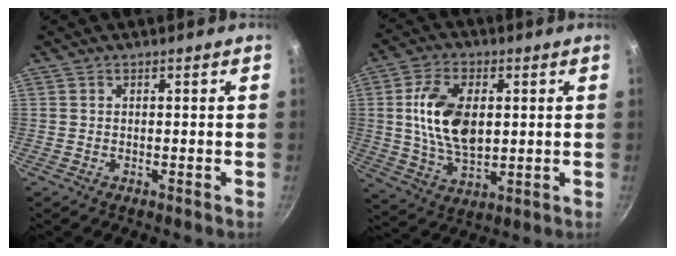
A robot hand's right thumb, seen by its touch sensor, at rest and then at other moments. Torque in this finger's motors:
{"motor_torque": [2.07, 2.04, 1.48, -0.08, 0.18]}